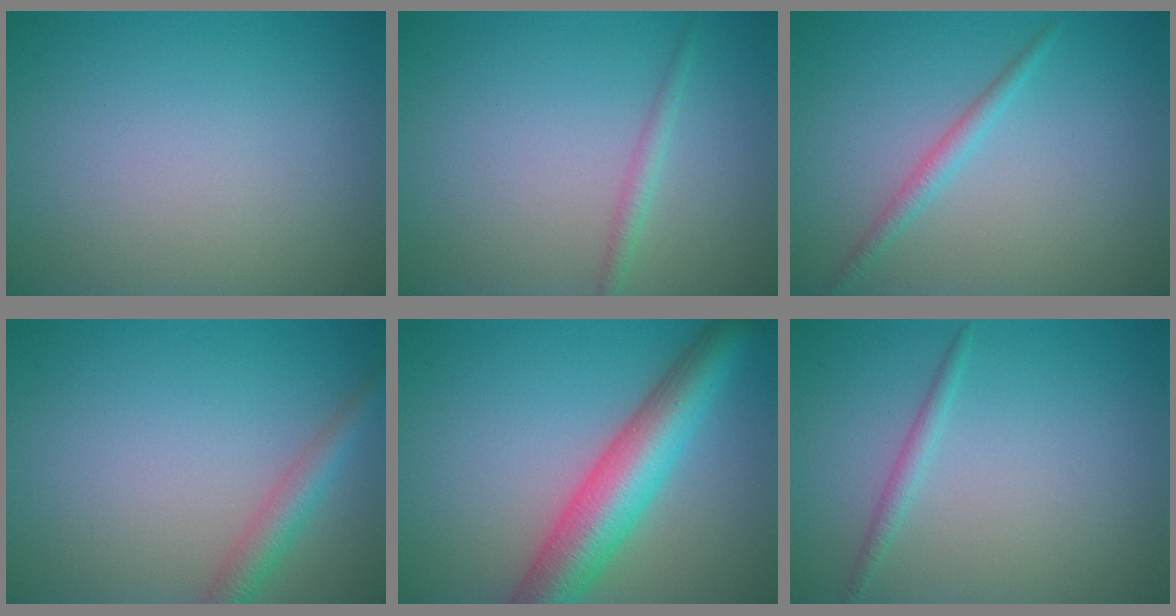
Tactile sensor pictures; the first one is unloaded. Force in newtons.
{"total": 1.3, "press": 1.3, "slide": 0.1}
{"total": 1.6, "press": 1.6, "slide": 0.1}
{"total": 2.7, "press": 2.7, "slide": 0.1}
{"total": 7.7, "press": 7.7, "slide": 0.4}
{"total": 1.2, "press": 1.2, "slide": 0.1}